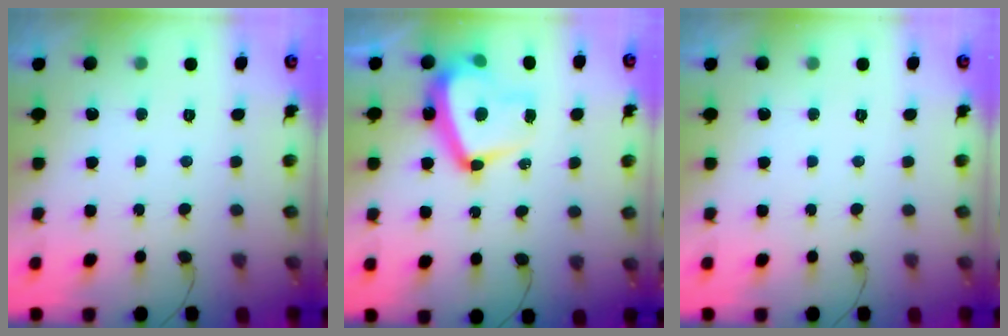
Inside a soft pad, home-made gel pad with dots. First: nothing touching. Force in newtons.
{"total": 16.0, "press": 15.9, "slide": 1.4}
{"total": 0.0}